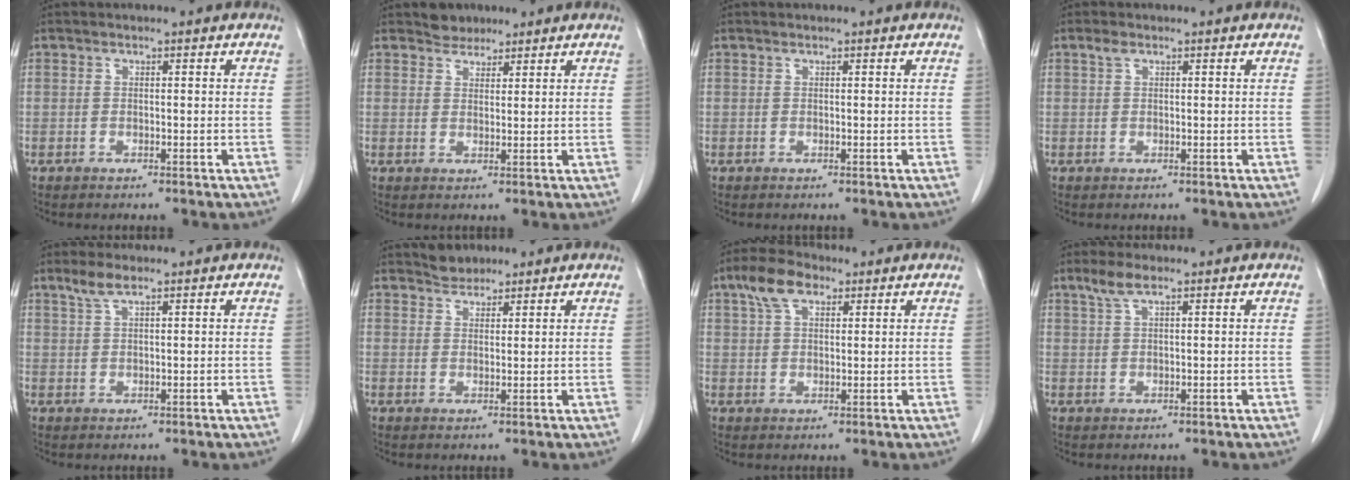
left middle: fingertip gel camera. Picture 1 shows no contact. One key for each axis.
{"total": 2.6, "fx": 2.2, "fy": 1.3, "fz": 0.0, "tx": -0.002, "ty": 0.005, "tz": 0.035}
{"total": 0.0}
{"total": 1.0, "fx": 0.7, "fy": 0.5, "fz": 0.6, "tx": -0.016, "ty": 0.008, "tz": 0.013}
{"total": 2.7, "fx": 2.0, "fy": 0.4, "fz": 1.8, "tx": -0.044, "ty": 0.005, "tz": 0.043}
{"total": 2.5, "fx": 2.3, "fy": 1.1, "fz": 0.1, "tx": -0.005, "ty": 0.005, "tz": 0.040}
{"total": 6.2, "fx": 3.5, "fy": 3.0, "fz": 4.1, "tx": -0.084, "ty": 0.020, "tz": 0.067}
{"total": 3.0, "fx": 2.1, "fy": 0.5, "fz": 2.1, "tx": -0.051, "ty": 0.008, "tz": 0.045}